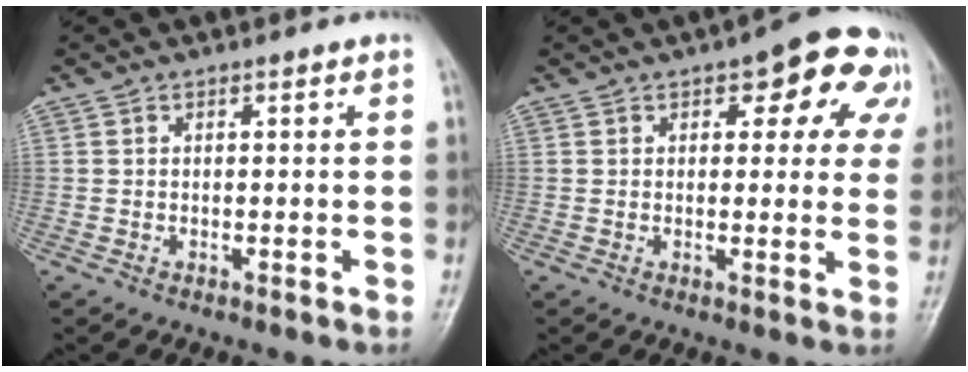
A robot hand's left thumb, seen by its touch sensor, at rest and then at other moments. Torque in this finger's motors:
{"motor_torque": [0.19, 0.20, -0.10, 0.05, 0.08]}